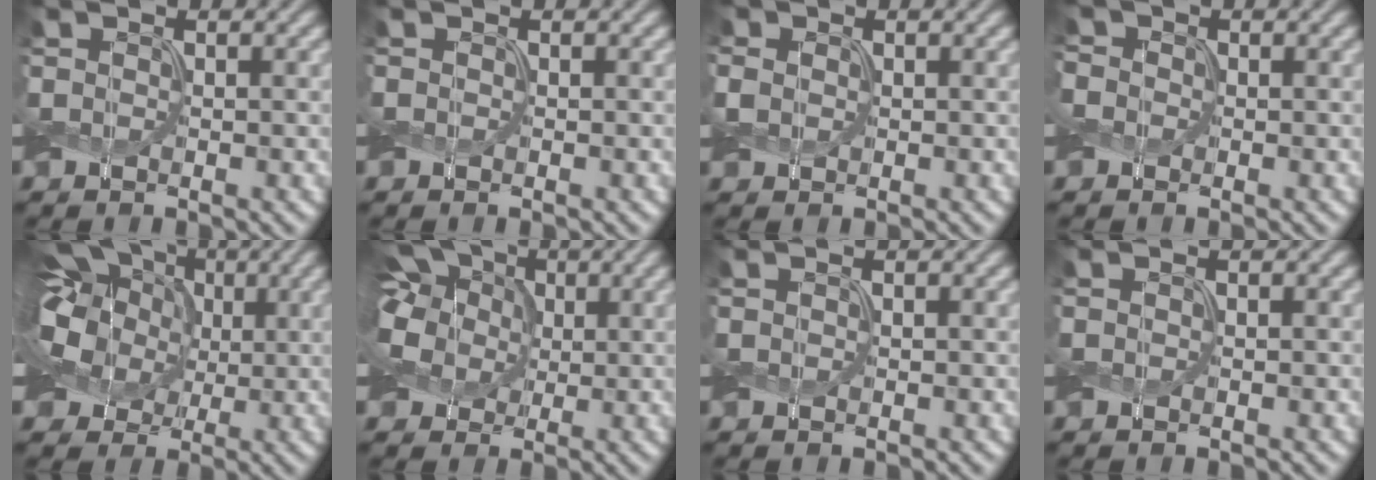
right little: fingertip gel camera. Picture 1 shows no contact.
{"total": 0.0}
{"total": 1.2, "force": [0.2, 1.1, 0.5], "torque": [-0.013, 0.002, 0.003]}
{"total": 3.2, "force": [0.8, 2.8, 1.3], "torque": [-0.040, 0.016, -0.002]}
{"total": 11.2, "force": [3.5, 8.6, 6.2], "torque": [-0.148, 0.045, 0.026]}
{"total": 9.4, "force": [3.1, 7.3, 5.1], "torque": [-0.119, 0.038, 0.022]}
{"total": 0.0}
{"total": 0.0}